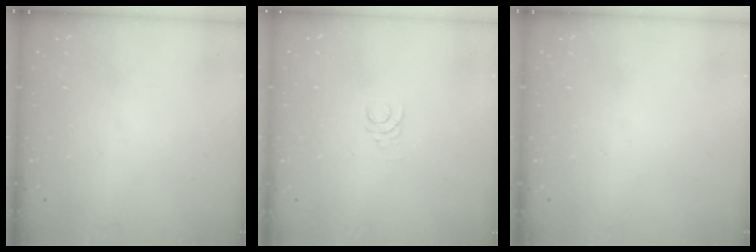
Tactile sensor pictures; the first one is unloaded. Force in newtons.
{"total": 3.2, "press": 3.2, "slide": 0.4}
{"total": 0.0}